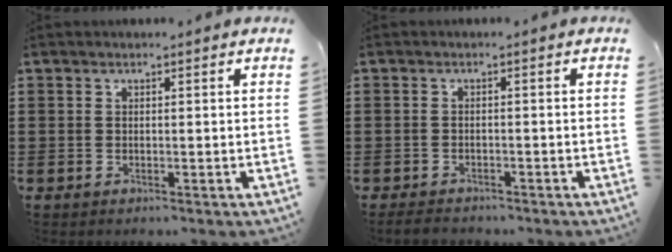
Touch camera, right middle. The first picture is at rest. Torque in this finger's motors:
{"motor_torque": [0.43, 0.29, 0.07, 0.02]}